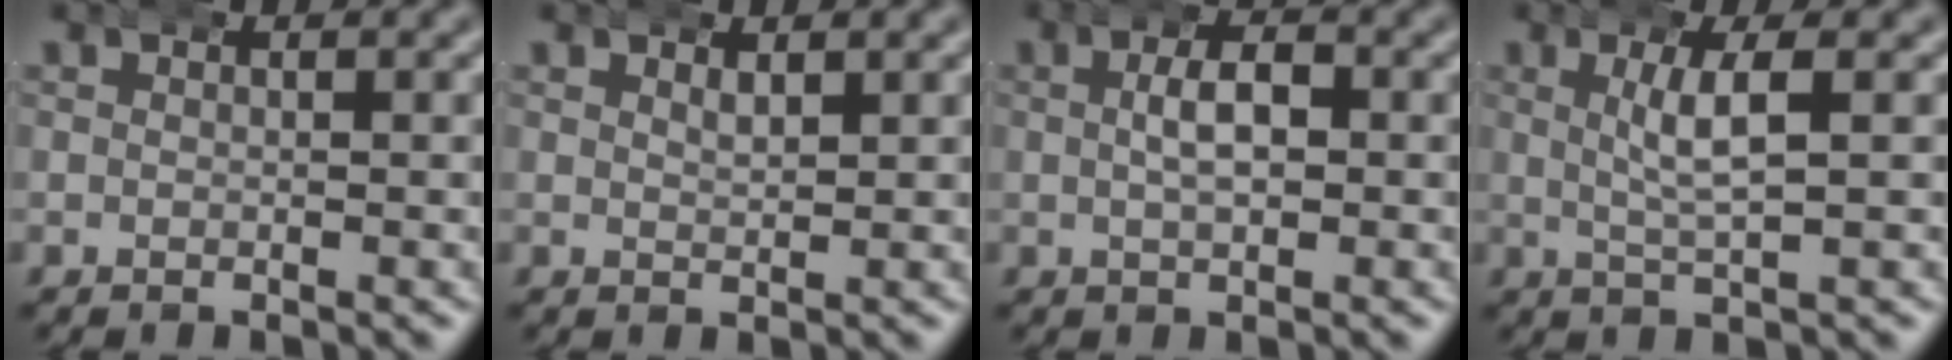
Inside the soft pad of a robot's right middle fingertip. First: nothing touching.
{"total": 1.0, "force": [0.8, 0.1, 0.5], "torque": [-0.007, -0.005, 0.018]}
{"total": 3.4, "force": [0.2, 1.6, 3.0], "torque": [-0.034, 0.011, -0.003]}
{"total": 2.9, "force": [0.6, 0.0, 2.8], "torque": [-0.052, 0.001, 0.013]}